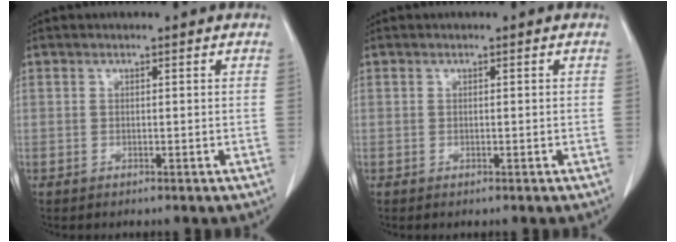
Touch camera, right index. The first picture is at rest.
{"total": 0.7, "force": [-0.2, 0.4, 0.5], "torque": [-0.017, -0.002, -0.001]}